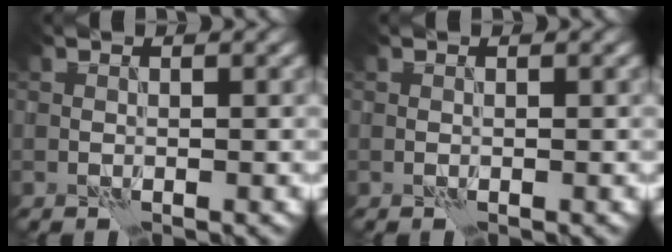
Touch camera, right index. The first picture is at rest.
{"total": 0.0}